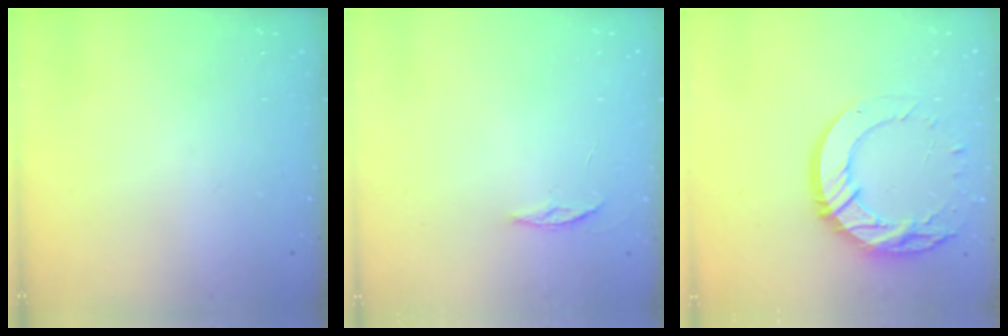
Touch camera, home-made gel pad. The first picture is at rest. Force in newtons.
{"total": 3.5, "press": 3.5, "slide": 0.4}
{"total": 16.8, "press": 16.8, "slide": 1.4}